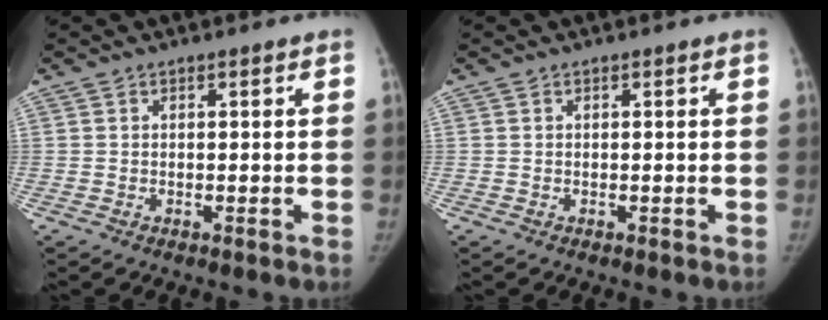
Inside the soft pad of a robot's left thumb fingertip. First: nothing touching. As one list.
[{"total": 0.0}]